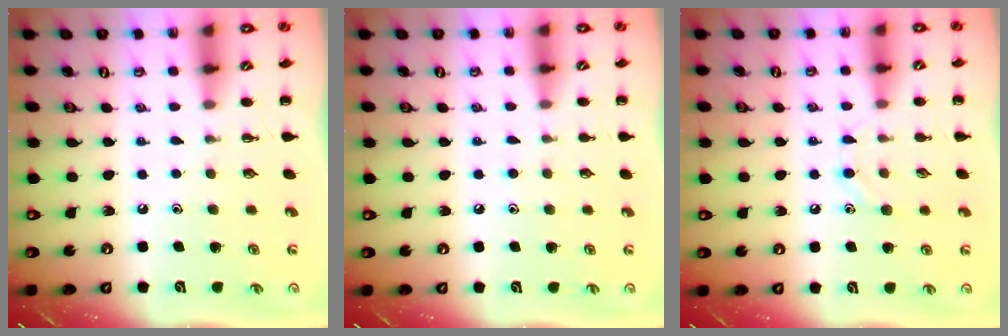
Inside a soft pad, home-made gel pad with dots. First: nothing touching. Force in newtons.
{"total": 5.2, "press": 4.9, "slide": 1.7}
{"total": 6.6, "press": 6.4, "slide": 1.3}